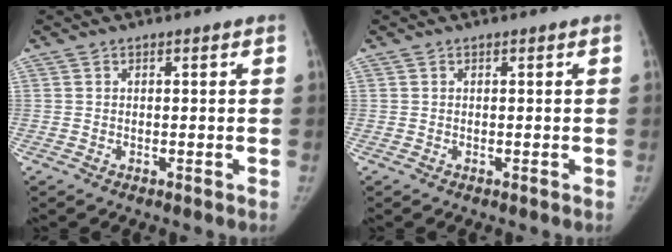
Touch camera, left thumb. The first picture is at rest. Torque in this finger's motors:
{"motor_torque": [0.00, 0.00, 0.09, 0.06, 0.00]}